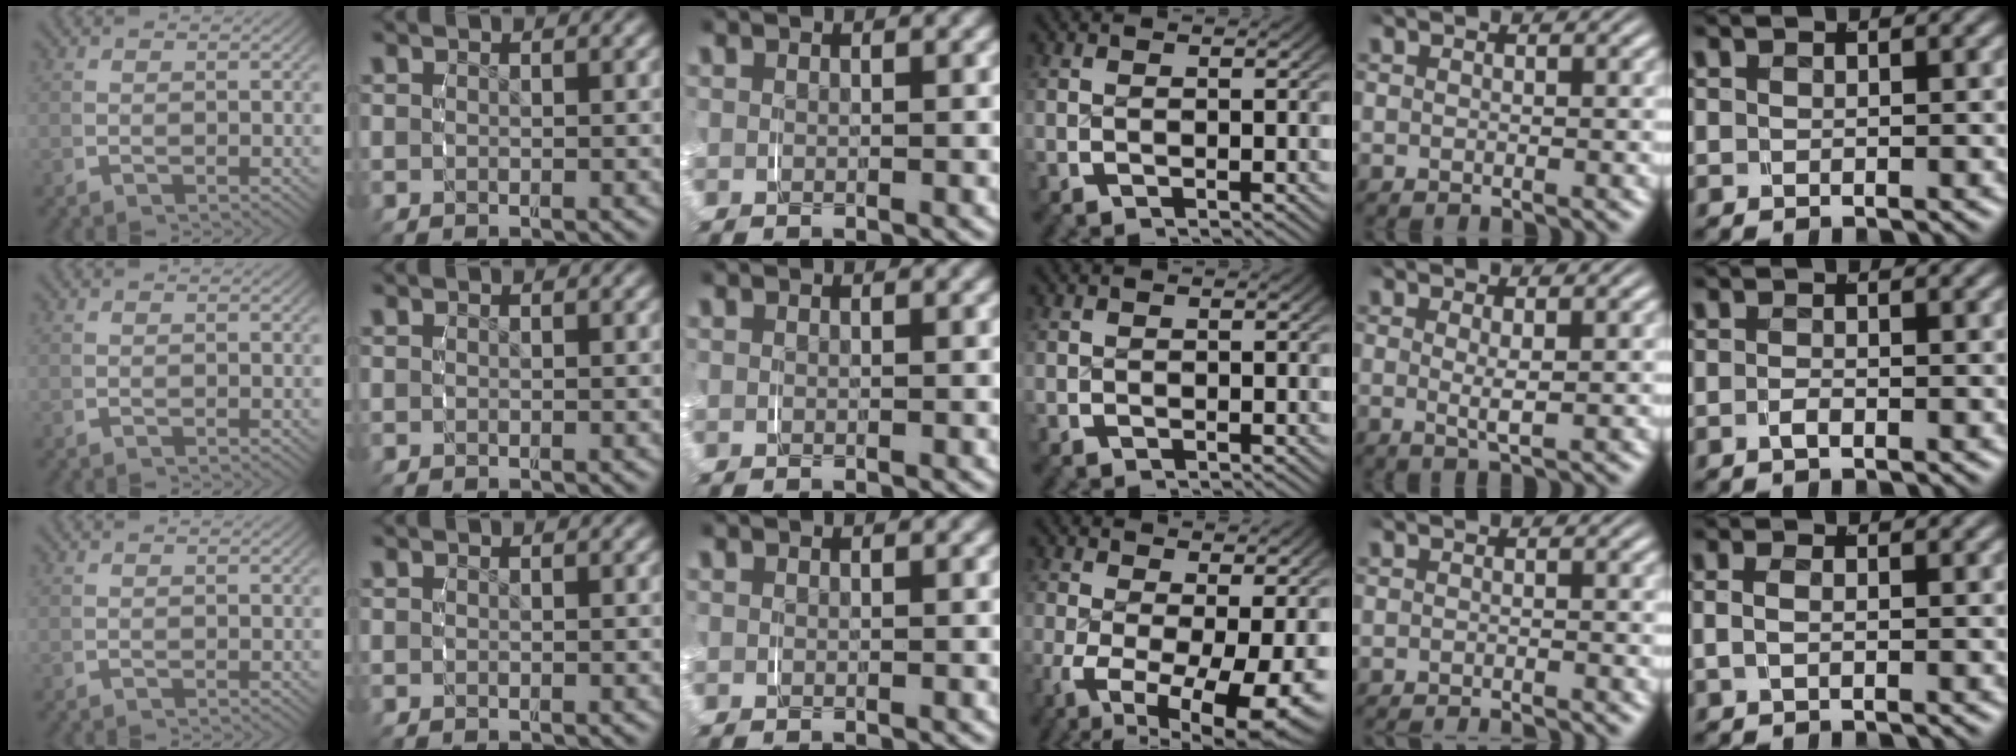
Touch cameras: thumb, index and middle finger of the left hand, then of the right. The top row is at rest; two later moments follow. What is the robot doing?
{"motion": "grasp_and_lifting", "object": "shoes"}